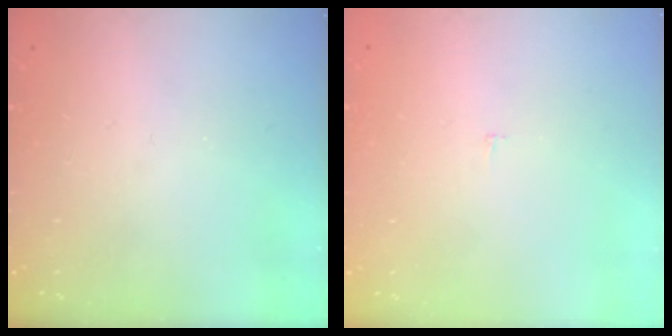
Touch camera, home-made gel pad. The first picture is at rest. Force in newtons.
{"total": 2.3, "press": 2.3, "slide": 0.2}